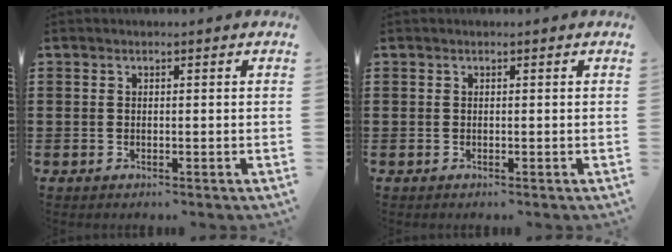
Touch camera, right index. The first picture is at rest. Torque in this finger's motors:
{"motor_torque": [-0.64, 0.68, -0.93, -0.16]}